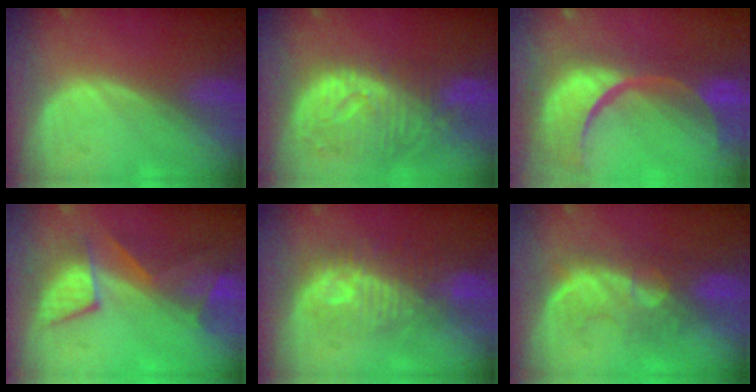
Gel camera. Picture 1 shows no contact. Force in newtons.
{"total": 11.2, "press": 9.8, "slide": 5.4}
{"total": 14.8, "press": 11.7, "slide": 9.0}
{"total": 7.6, "press": 7.5, "slide": 1.1}
{"total": 9.7, "press": 8.9, "slide": 3.9}
{"total": 8.0, "press": 7.8, "slide": 1.4}